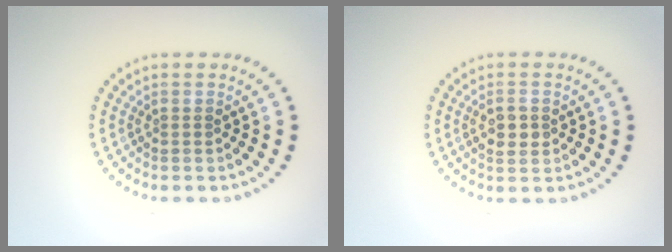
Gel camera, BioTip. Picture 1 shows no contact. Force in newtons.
{"total": 2.1, "press": 2.1, "slide": 0.3}